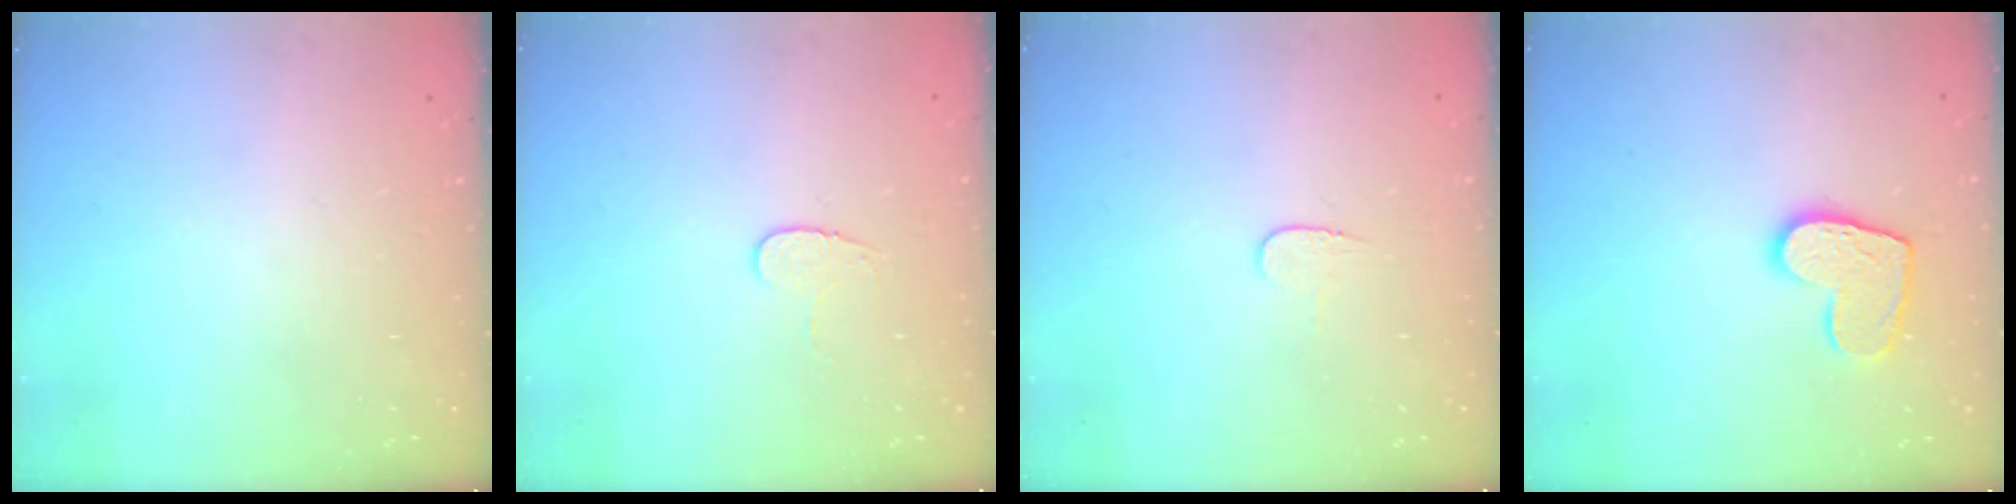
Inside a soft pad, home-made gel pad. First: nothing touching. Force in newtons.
{"total": 4.4, "press": 4.4, "slide": 0.5}
{"total": 4.0, "press": 4.0, "slide": 0.4}
{"total": 10.6, "press": 10.6, "slide": 0.8}